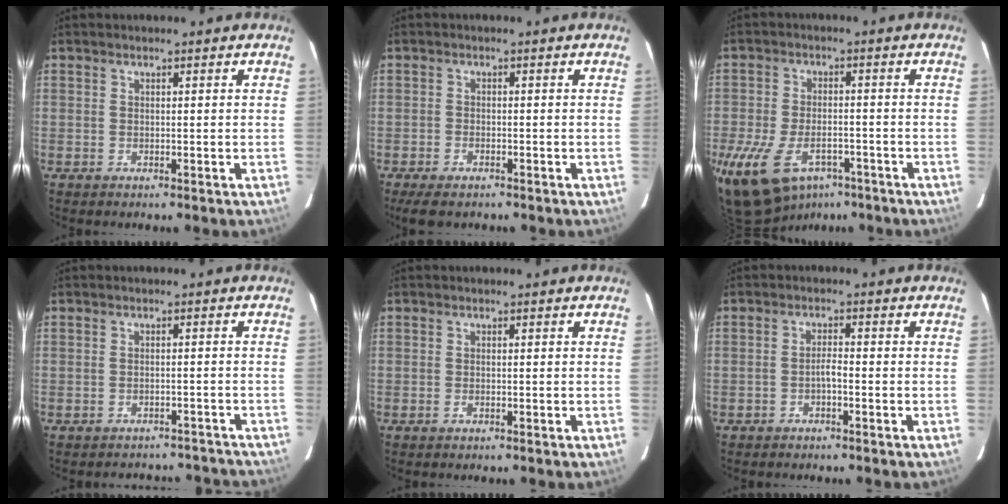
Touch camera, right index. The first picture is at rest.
{"total": 4.7, "force": [-3.6, 1.9, 2.4], "torque": [-0.063, -0.014, -0.063]}
{"total": 17.3, "force": [-9.8, 9.7, 10.4], "torque": [-0.241, -0.033, -0.159]}
{"total": 11.1, "force": [-10.1, 3.9, 2.2], "torque": [-0.040, 0.016, -0.108]}
{"total": 0.6, "force": [-0.2, 0.1, 0.5], "torque": [-0.011, 0.001, -0.005]}
{"total": 1.7, "force": [-1.0, 0.2, 1.3], "torque": [-0.026, 0.006, -0.018]}